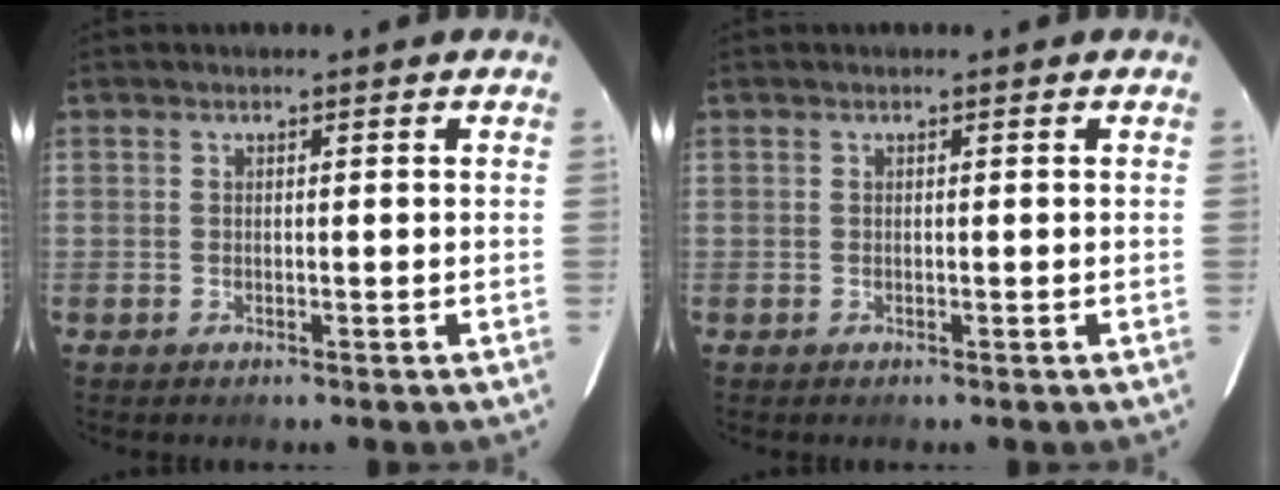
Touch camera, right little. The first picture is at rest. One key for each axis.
{"total": 0.0}